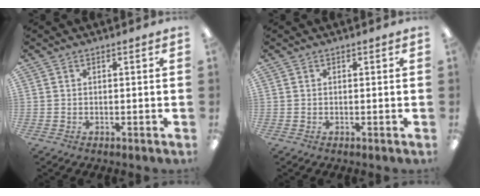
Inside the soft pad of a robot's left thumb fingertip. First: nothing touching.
{"total": 0.0}